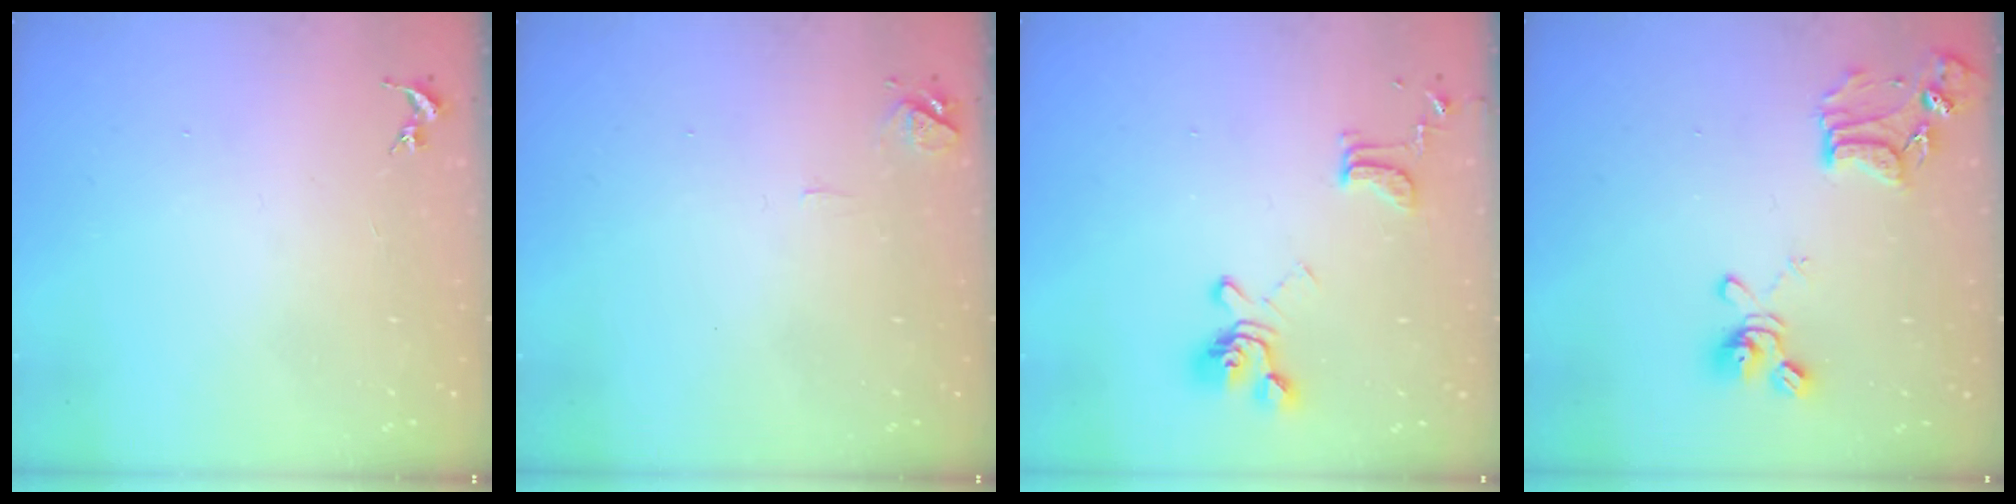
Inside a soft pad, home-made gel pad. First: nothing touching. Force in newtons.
{"total": 6.3, "press": 6.3, "slide": 0.7}
{"total": 14.3, "press": 14.3, "slide": 1.3}
{"total": 14.6, "press": 14.6, "slide": 1.4}